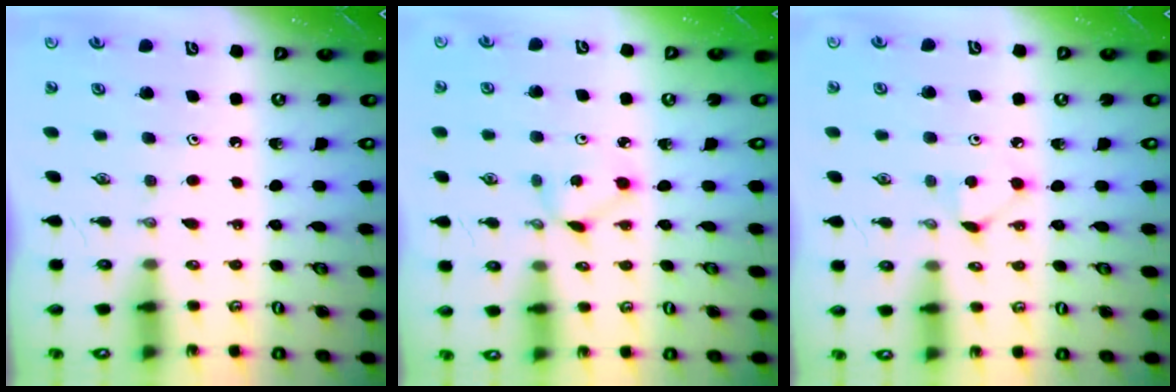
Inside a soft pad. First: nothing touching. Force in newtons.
{"total": 2.8, "press": 2.8, "slide": 0.3}
{"total": 3.7, "press": 3.7, "slide": 0.3}